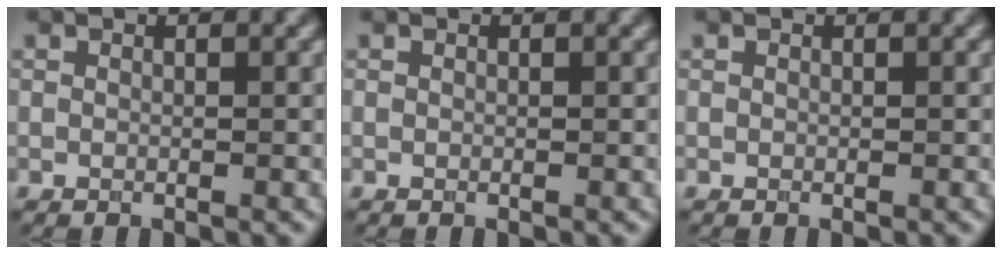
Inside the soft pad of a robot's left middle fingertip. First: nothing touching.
{"total": 0.0}
{"total": 0.0}